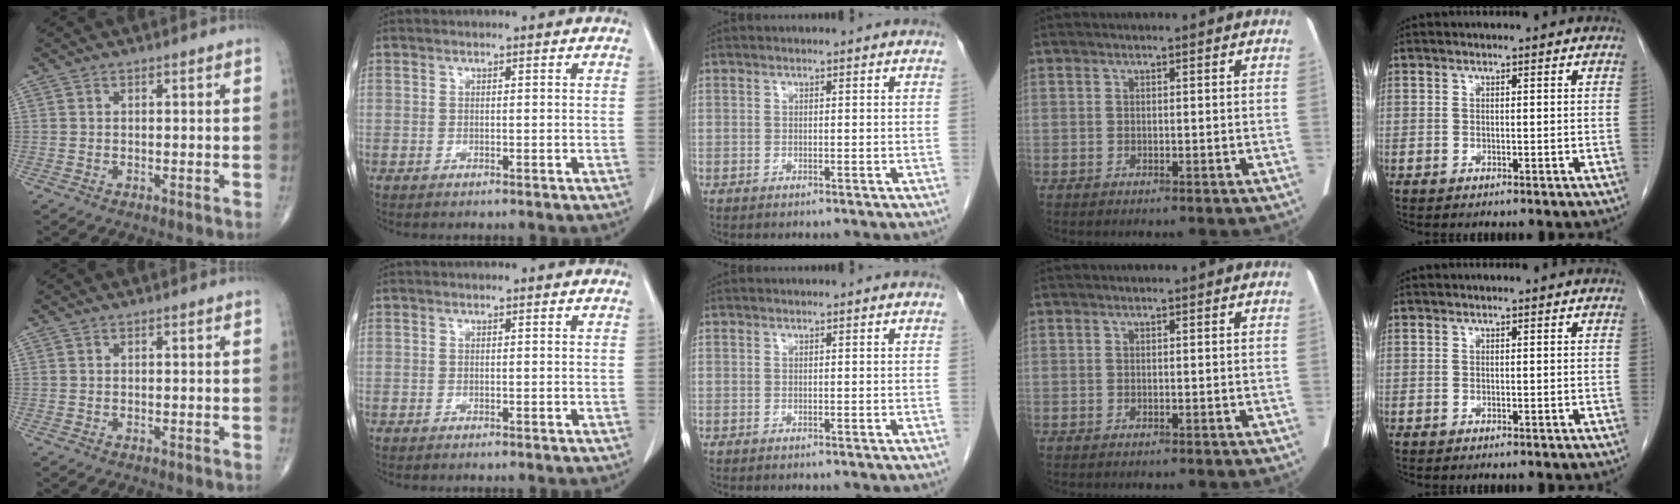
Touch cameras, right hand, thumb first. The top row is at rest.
{}